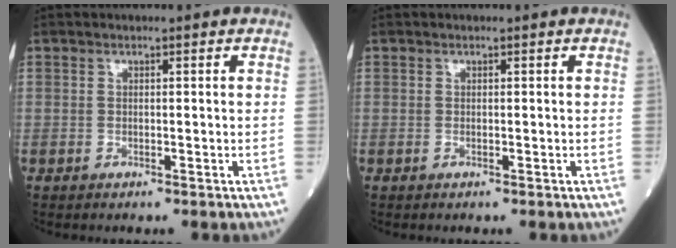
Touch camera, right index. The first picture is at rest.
{"total": 0.0}